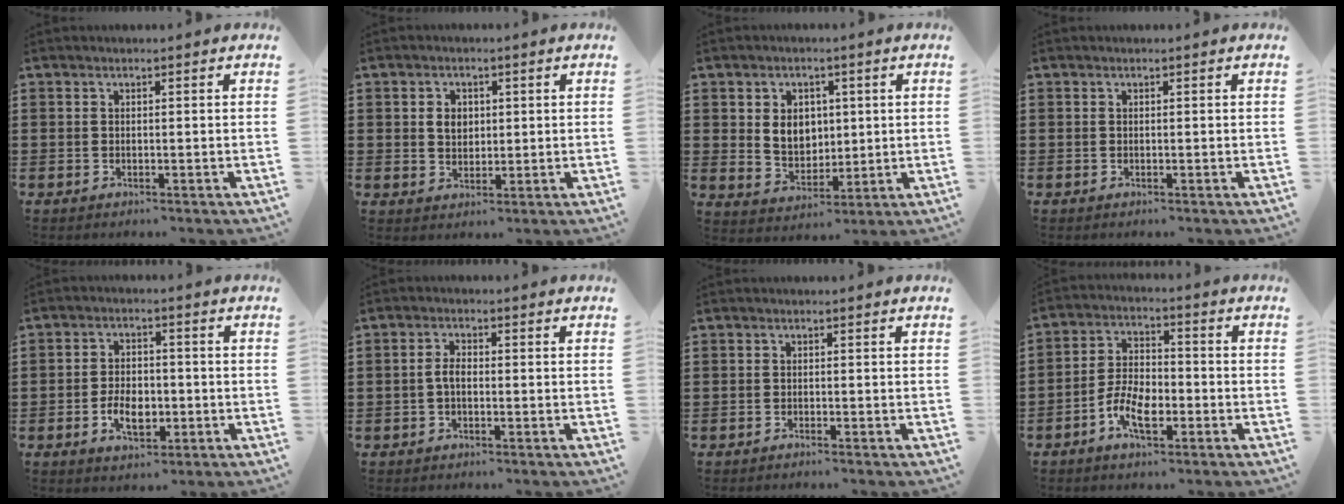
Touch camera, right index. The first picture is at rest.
{"total": 2.9, "force": [0.5, 2.2, 1.9], "torque": [-0.043, 0.010, 0.008]}
{"total": 5.4, "force": [0.9, 4.5, 3.0], "torque": [-0.059, 0.006, 0.012]}
{"total": 0.0}
{"total": 5.5, "force": [-1.6, 3.3, 4.0], "torque": [-0.070, 0.003, -0.031]}
{"total": 2.4, "force": [-0.6, 1.1, 2.0], "torque": [-0.054, -0.002, -0.016]}
{"total": 0.7, "force": [-0.6, -0.1, 0.1], "torque": [-0.005, -0.003, -0.013]}
{"total": 7.1, "force": [-3.2, 3.5, 5.3], "torque": [-0.116, 0.003, -0.064]}